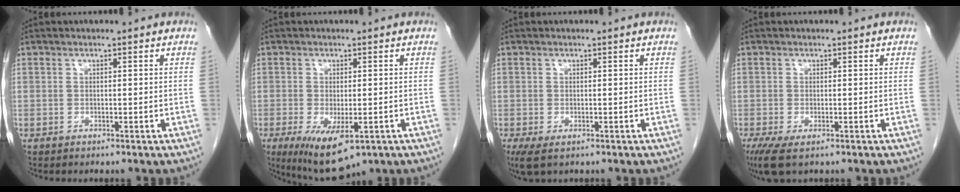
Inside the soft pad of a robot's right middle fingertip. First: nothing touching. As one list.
[{"total": 9.5, "force": [-4.7, 3.7, 7.4], "torque": [-0.122, -0.023, -0.067]}, {"total": 3.4, "force": [-1.9, 1.6, 2.4], "torque": [-0.044, -0.011, -0.028]}, {"total": 4.5, "force": [-2.6, 1.5, 3.3], "torque": [-0.060, -0.014, -0.043]}]